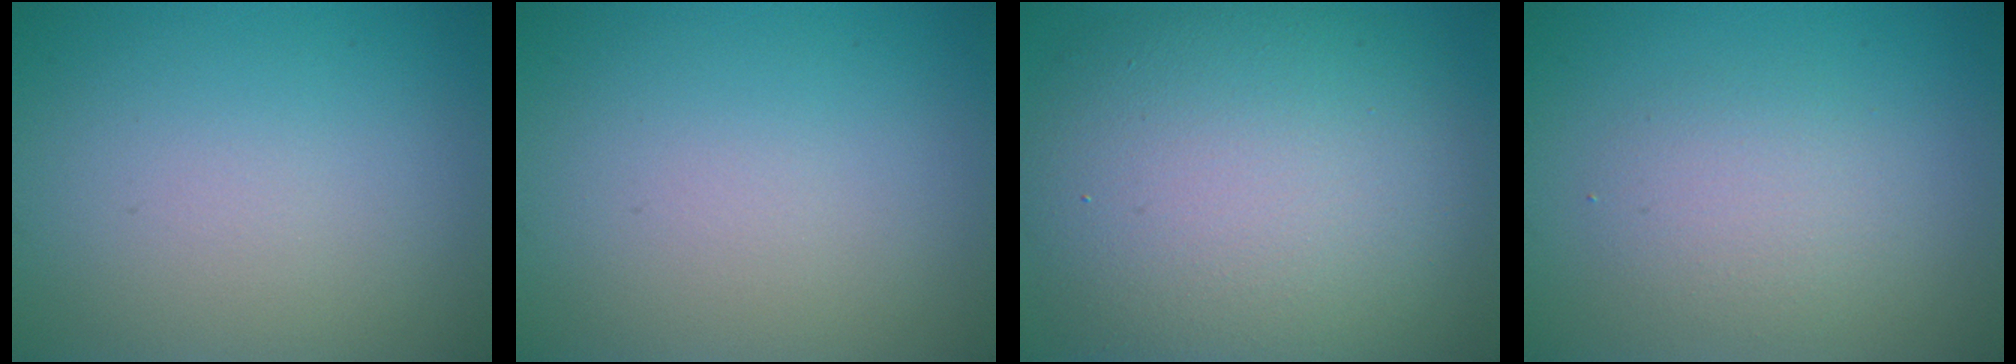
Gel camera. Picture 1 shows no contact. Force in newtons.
{"total": 0.0}
{"total": 12.9, "press": 12.9, "slide": 0.4}
{"total": 2.3, "press": 2.3, "slide": 0.2}